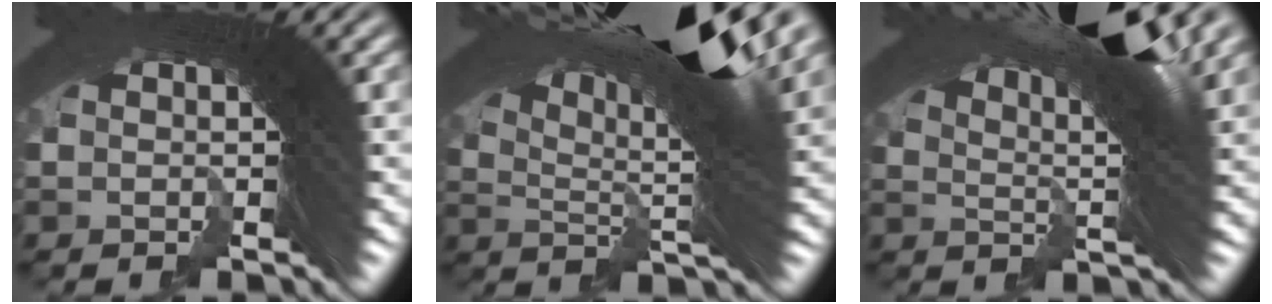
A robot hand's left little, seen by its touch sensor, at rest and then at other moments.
{"total": 18.3, "force": [8.1, 5.4, 15.5], "torque": [-0.207, 0.038, 0.107]}
{"total": 13.9, "force": [6.6, 3.5, 11.6], "torque": [-0.139, 0.045, 0.082]}